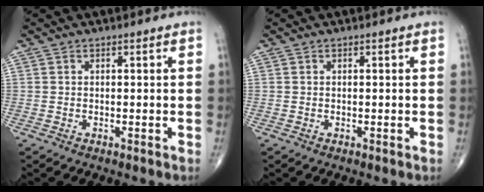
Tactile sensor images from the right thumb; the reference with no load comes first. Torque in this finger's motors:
{"motor_torque": [0.11, 0.17, 0.00, 0.00, 0.01]}